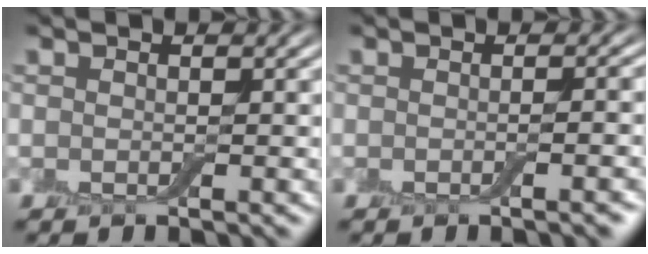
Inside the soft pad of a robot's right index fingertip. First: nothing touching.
{"total": 4.0, "force": [-0.6, 1.7, 3.6], "torque": [-0.008, 0.010, -0.008]}